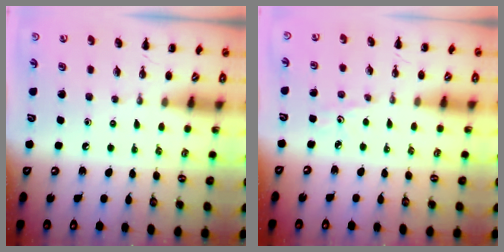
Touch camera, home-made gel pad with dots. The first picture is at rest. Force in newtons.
{"total": 2.2, "press": 2.1, "slide": 0.7}